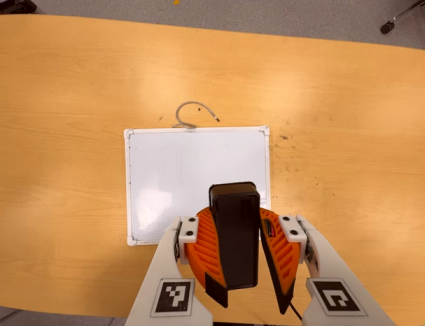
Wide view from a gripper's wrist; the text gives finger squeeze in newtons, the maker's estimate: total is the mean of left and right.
{"total": 10.9, "left": 10.6, "right": 11.3}